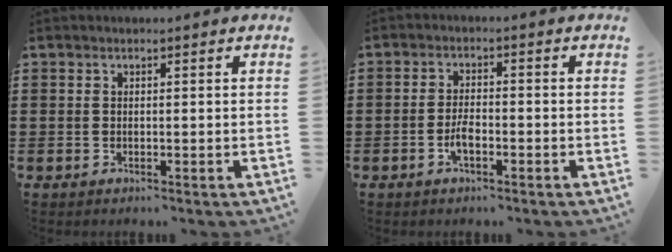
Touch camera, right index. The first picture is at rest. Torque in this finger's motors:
{"motor_torque": [1.24, 0.89, 0.24, 0.10]}